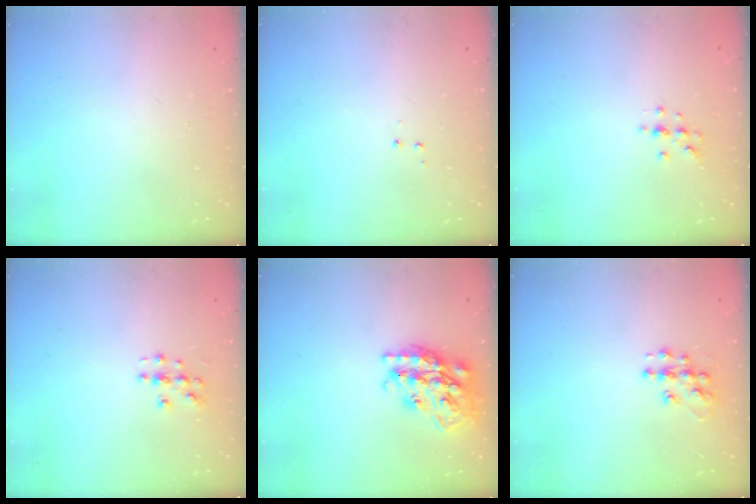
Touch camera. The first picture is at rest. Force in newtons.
{"total": 3.5, "press": 3.5, "slide": 0.5}
{"total": 4.1, "press": 4.1, "slide": 0.4}
{"total": 3.3, "press": 3.3, "slide": 0.2}
{"total": 22.6, "press": 22.5, "slide": 1.7}
{"total": 9.4, "press": 9.4, "slide": 0.5}